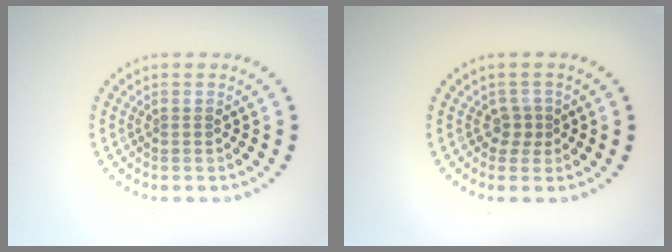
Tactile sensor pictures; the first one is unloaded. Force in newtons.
{"total": 1.3, "press": 1.1, "slide": 0.7}